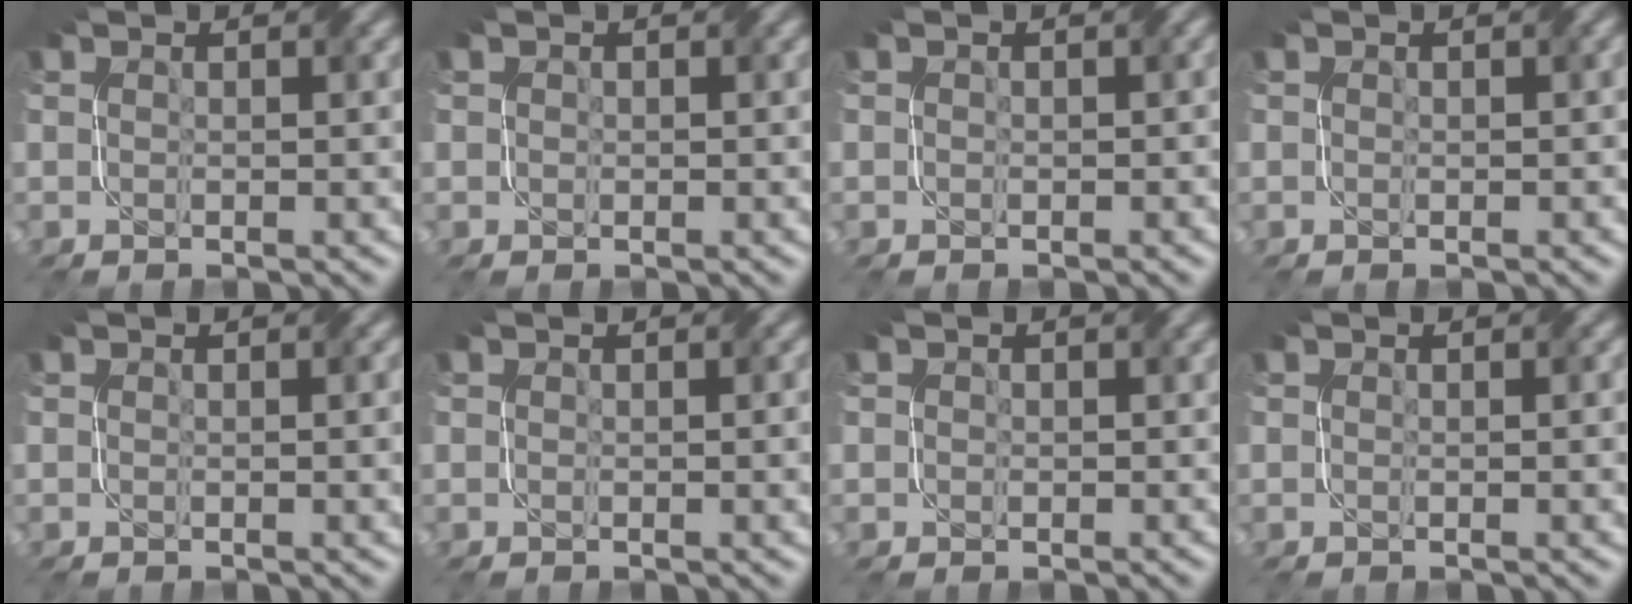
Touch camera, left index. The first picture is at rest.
{"total": 0.6, "force": [0.3, 0.5, 0.1], "torque": [0.000, 0.000, 0.003]}
{"total": 0.0}
{"total": 0.0}
{"total": 1.5, "force": [0.1, 0.3, 1.5], "torque": [-0.015, 0.004, -0.001]}
{"total": 1.6, "force": [0.1, 0.3, 1.6], "torque": [-0.015, 0.004, -0.001]}
{"total": 0.9, "force": [0.5, 0.7, 0.2], "torque": [-0.001, 0.000, 0.001]}
{"total": 1.2, "force": [0.1, 0.1, 1.2], "torque": [-0.013, 0.003, 0.000]}